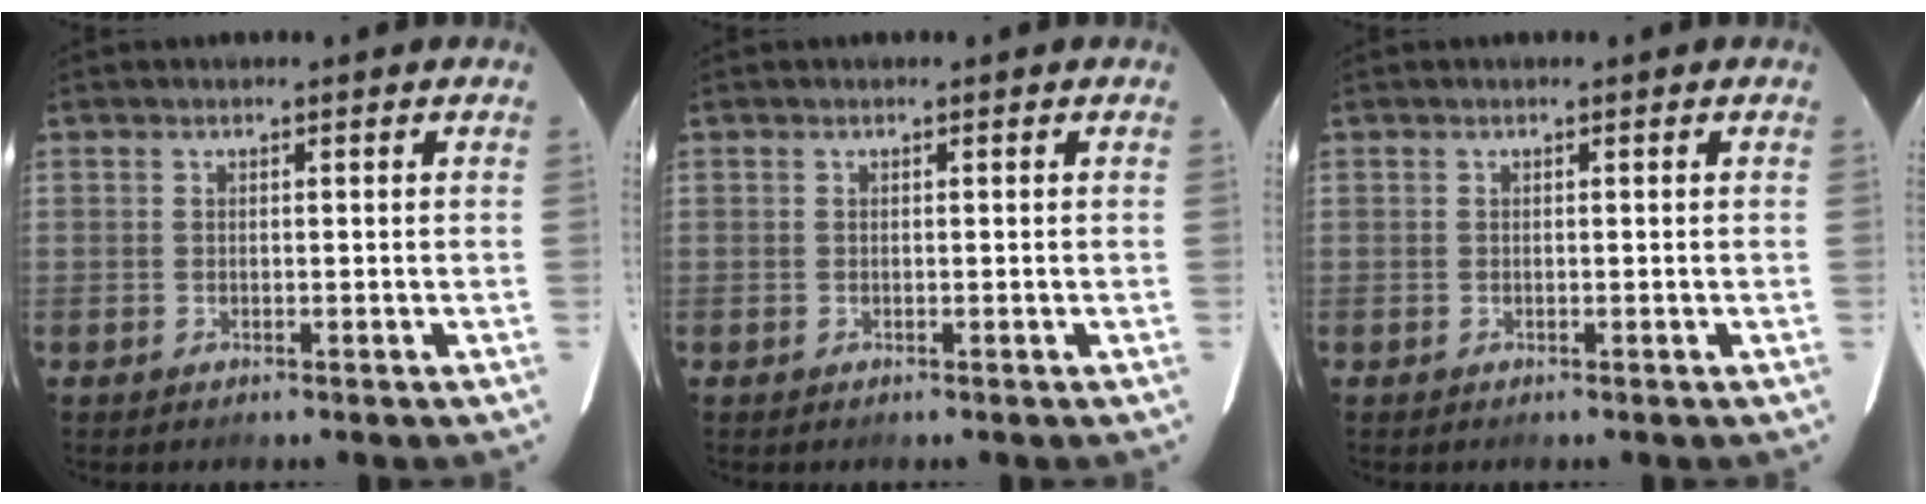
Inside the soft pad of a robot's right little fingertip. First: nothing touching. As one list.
[{"total": 0.0}, {"total": 0.0}]